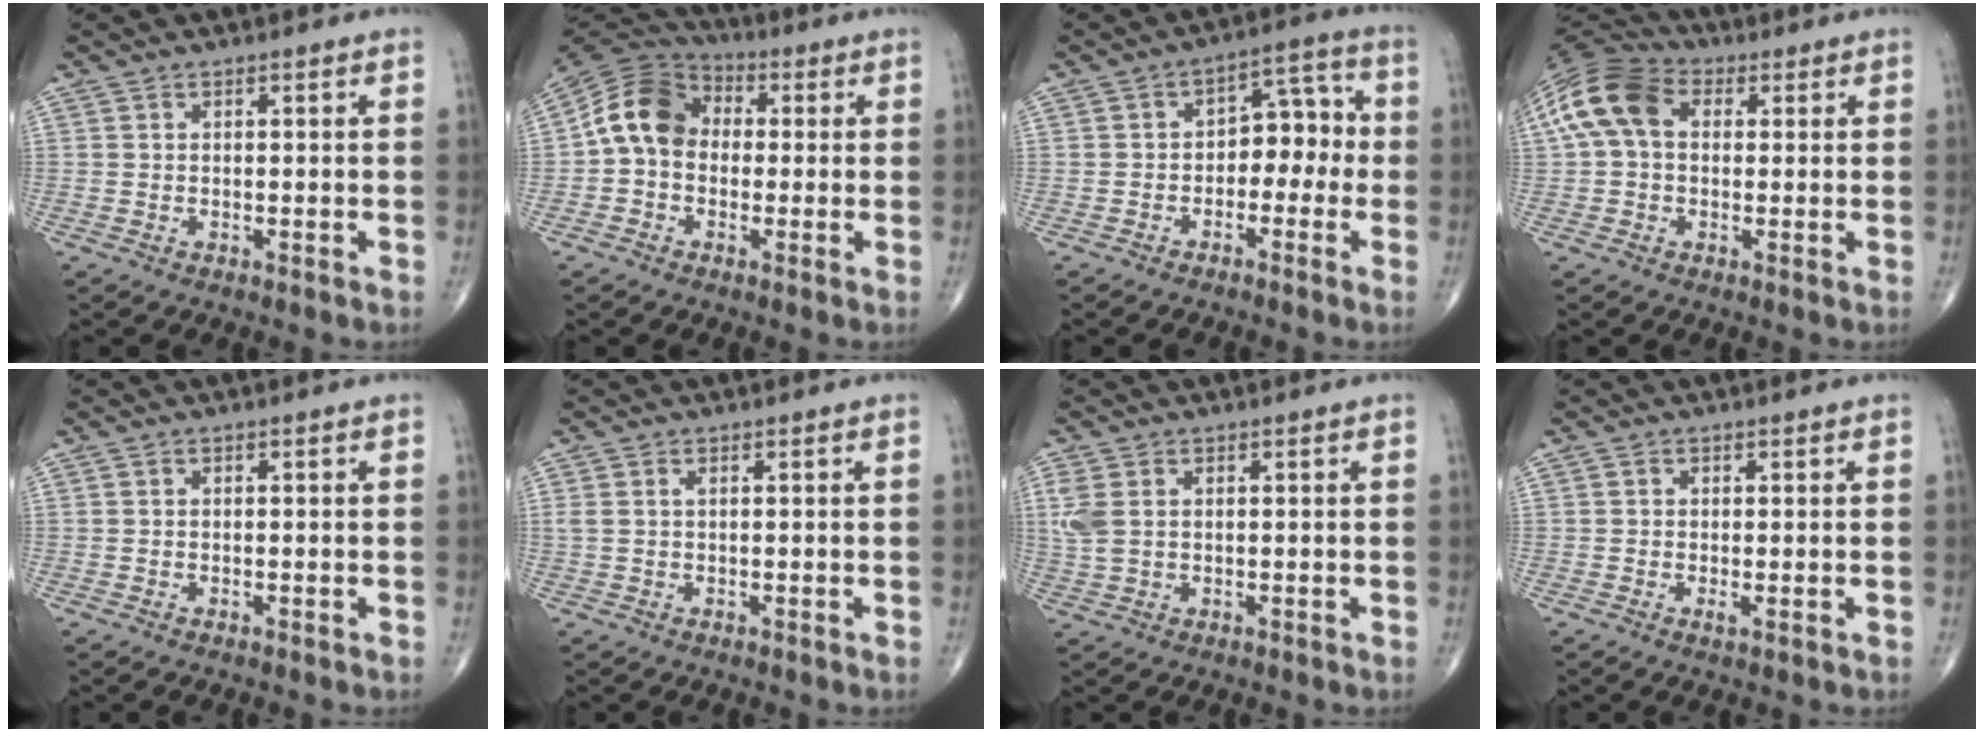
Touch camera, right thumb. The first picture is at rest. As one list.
[{"total": 10.9, "force": [-0.2, 8.5, 6.7], "torque": [-0.111, 0.033, -0.021]}, {"total": 7.8, "force": [-1.4, 5.1, 5.7], "torque": [-0.042, 0.040, -0.035]}, {"total": 12.6, "force": [2.3, 8.8, 8.8], "torque": [-0.175, 0.036, 0.031]}, {"total": 0.0}, {"total": 1.2, "force": [0.5, 0.4, 1.0], "torque": [-0.033, 0.011, 0.015]}, {"total": 4.3, "force": [1.0, 2.8, 3.2], "torque": [-0.094, 0.005, 0.025]}, {"total": 1.0, "force": [-0.2, 0.3, 0.9], "torque": [-0.017, -0.004, -0.004]}]